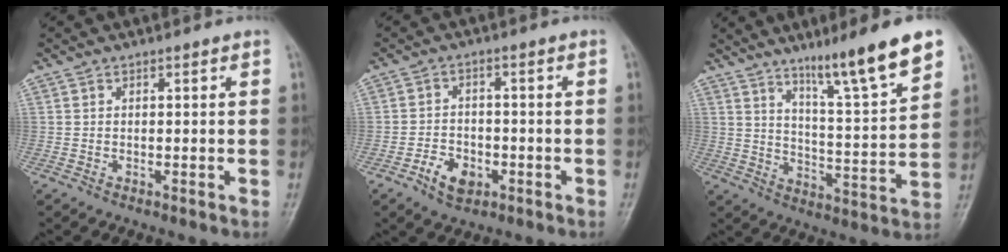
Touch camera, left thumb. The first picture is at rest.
{"total": 5.4, "force": [-2.5, 3.6, 3.0], "torque": [-0.042, 0.016, -0.042]}
{"total": 15.2, "force": [10.4, 1.2, 11.1], "torque": [-0.161, -0.060, 0.167]}